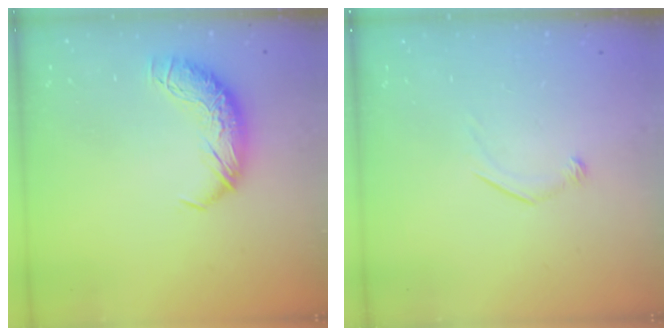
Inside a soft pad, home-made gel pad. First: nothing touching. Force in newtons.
{"total": 7.8, "press": 7.8, "slide": 0.6}